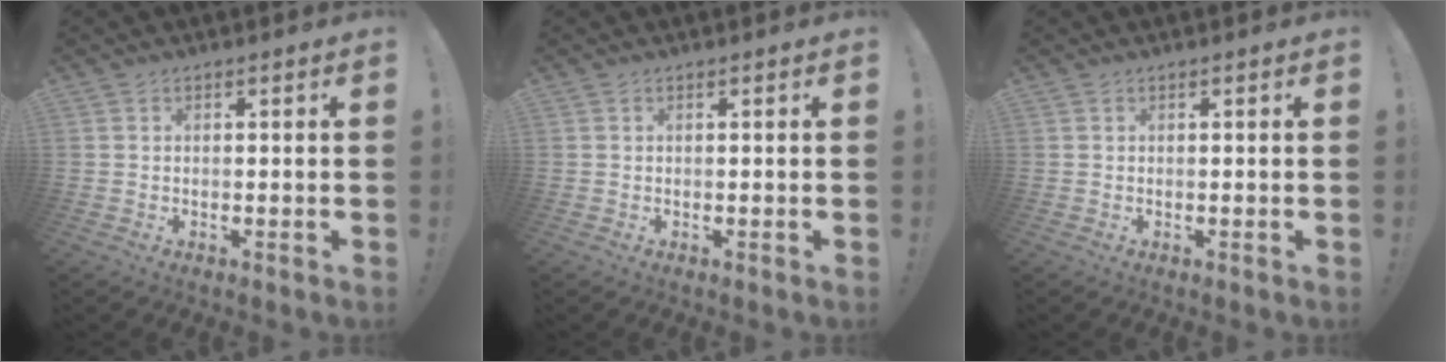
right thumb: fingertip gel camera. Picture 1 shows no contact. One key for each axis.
{"total": 0.0}
{"total": 0.0}